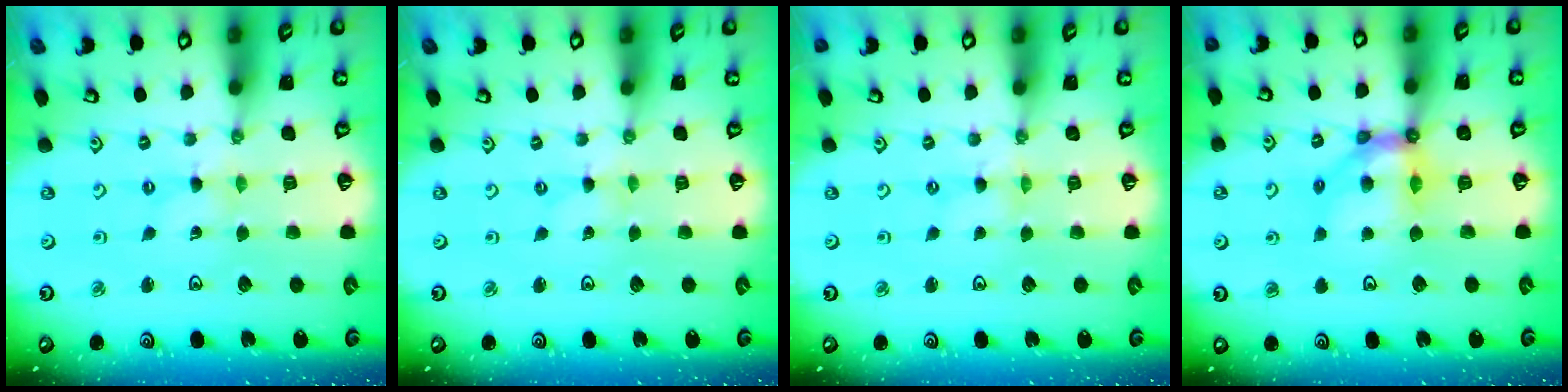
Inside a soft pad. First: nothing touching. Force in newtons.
{"total": 0.0}
{"total": 0.0}
{"total": 9.0, "press": 8.9, "slide": 1.7}